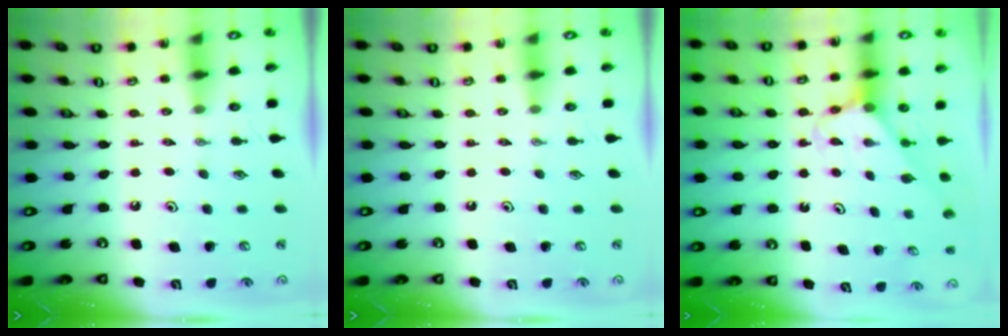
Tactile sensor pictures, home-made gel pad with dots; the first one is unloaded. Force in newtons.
{"total": 0.0}
{"total": 2.8, "press": 2.8, "slide": 0.3}